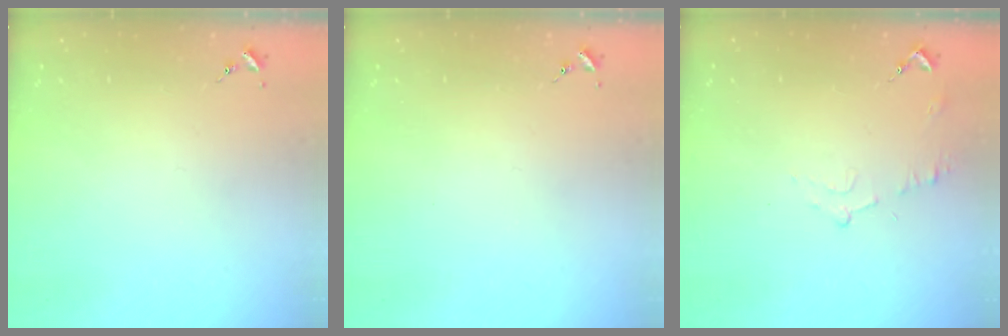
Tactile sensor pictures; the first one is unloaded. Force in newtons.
{"total": 0.0}
{"total": 6.0, "press": 5.9, "slide": 0.7}